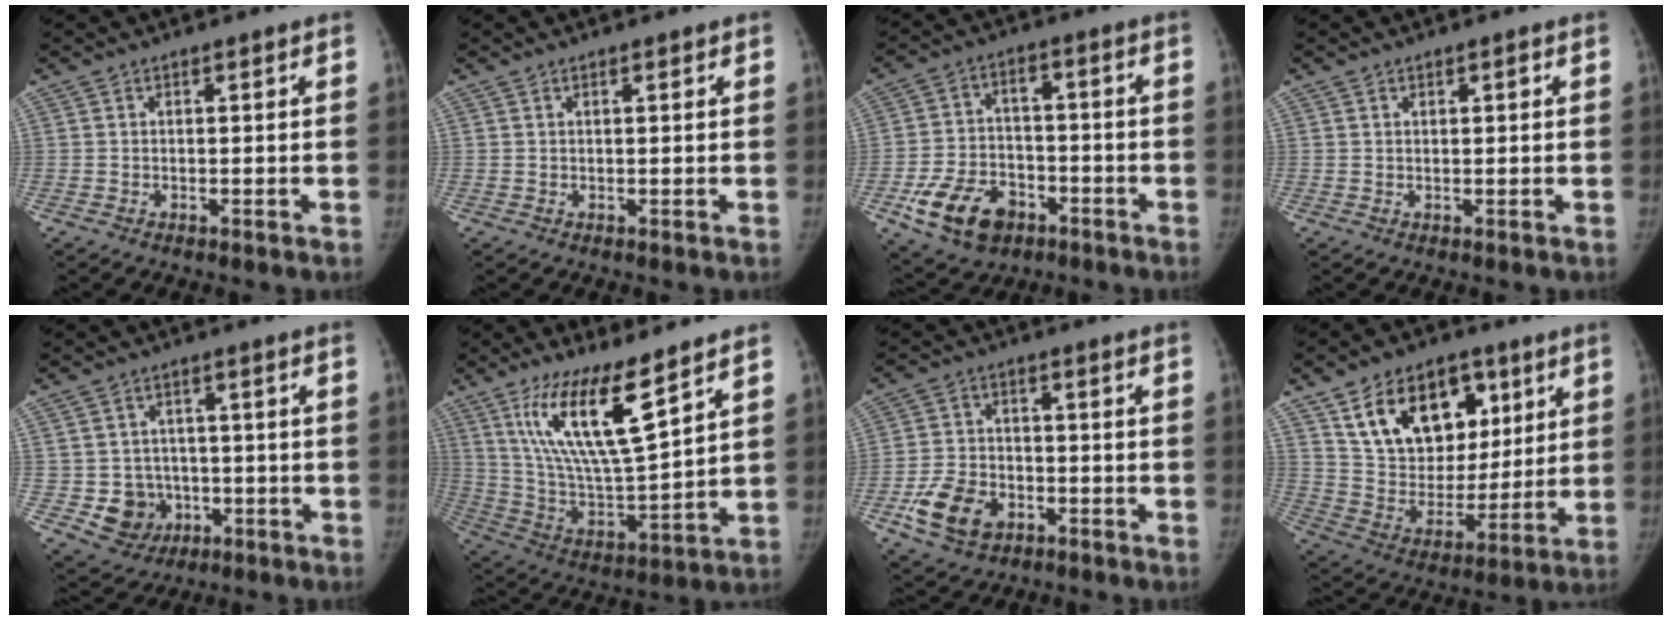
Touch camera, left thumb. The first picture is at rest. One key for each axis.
{"total": 0.6, "fx": 0.4, "fy": 0.2, "fz": 0.5, "tx": -0.007, "ty": 0.000, "tz": 0.006}
{"total": 13.5, "fx": -6.5, "fy": 9.2, "fz": 7.3, "tx": -0.109, "ty": 0.029, "tz": -0.106}
{"total": 1.0, "fx": 0.4, "fy": 0.5, "fz": 0.8, "tx": -0.009, "ty": 0.000, "tz": 0.008}
{"total": 7.8, "fx": -1.8, "fy": 7.2, "fz": 2.1, "tx": -0.002, "ty": 0.012, "tz": -0.019}
{"total": 17.0, "fx": 9.8, "fy": 3.7, "fz": 13.4, "tx": -0.243, "ty": -0.059, "tz": 0.199}
{"total": 10.3, "fx": -4.6, "fy": 7.2, "fz": 5.8, "tx": -0.093, "ty": 0.017, "tz": -0.080}
{"total": 20.4, "fx": 9.5, "fy": 13.7, "fz": 11.8, "tx": -0.149, "ty": -0.033, "tz": 0.171}